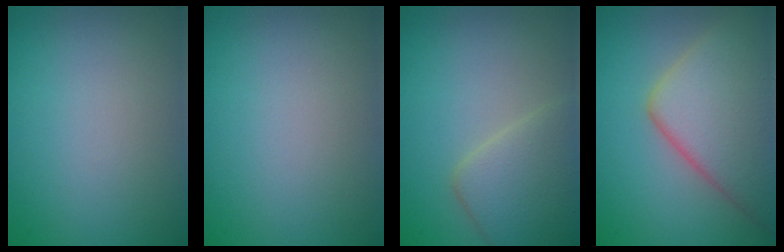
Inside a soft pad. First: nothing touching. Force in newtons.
{"total": 0.0}
{"total": 4.2, "press": 4.2, "slide": 0.3}
{"total": 9.0, "press": 9.0, "slide": 0.3}